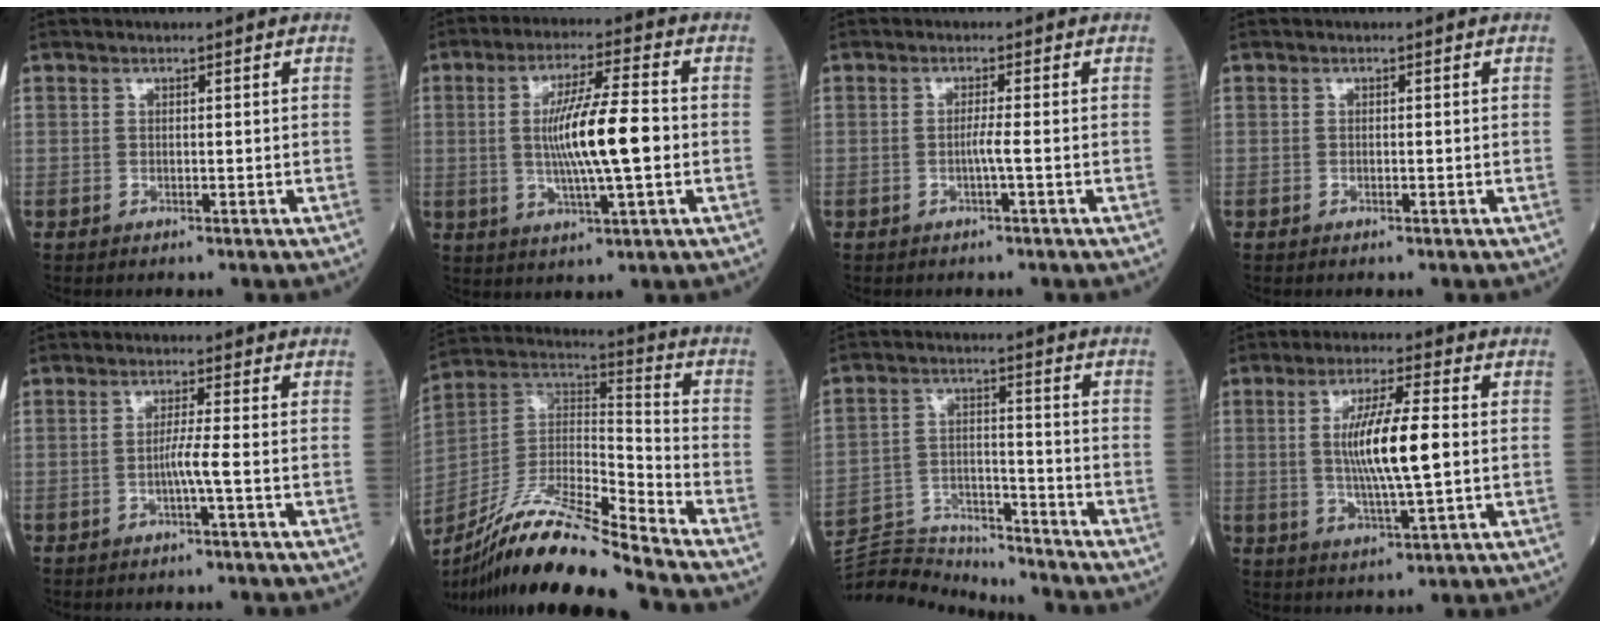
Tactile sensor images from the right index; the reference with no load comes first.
{"total": 10.9, "force": [-0.4, 0.8, 10.9], "torque": [-0.197, 0.000, -0.009]}
{"total": 1.5, "force": [-0.5, -0.5, 1.4], "torque": [-0.024, 0.000, -0.012]}
{"total": 0.0}
{"total": 2.6, "force": [-0.9, -0.7, 2.3], "torque": [-0.042, -0.001, -0.020]}
{"total": 18.7, "force": [-15.3, 0.4, 10.7], "torque": [-0.220, -0.001, -0.284]}
{"total": 13.5, "force": [-13.4, 0.5, 0.5], "torque": [-0.012, 0.025, -0.225]}
{"total": 10.3, "force": [0.4, 1.0, 10.3], "torque": [-0.192, -0.002, 0.008]}